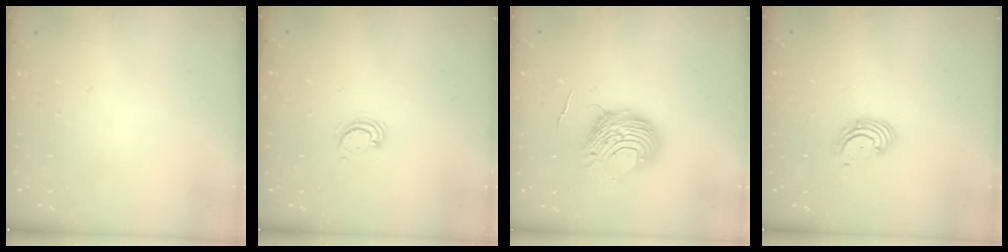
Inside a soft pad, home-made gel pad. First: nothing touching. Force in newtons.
{"total": 3.0, "press": 3.0, "slide": 0.2}
{"total": 9.6, "press": 9.6, "slide": 0.8}
{"total": 2.9, "press": 2.9, "slide": 0.1}